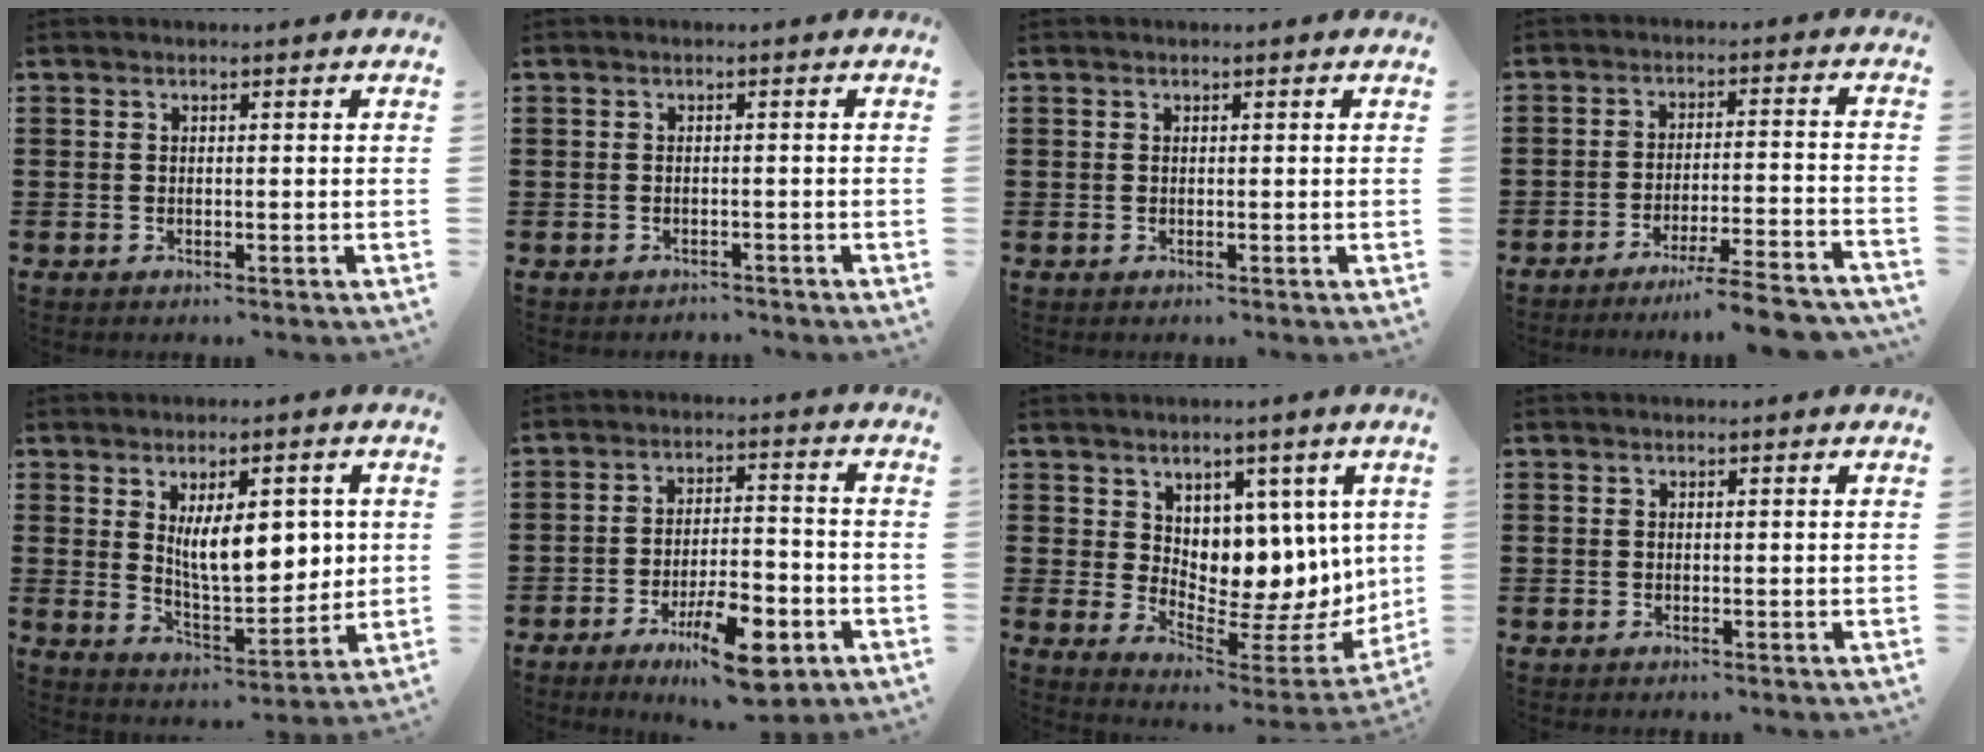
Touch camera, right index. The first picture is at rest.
{"total": 1.1, "force": [-1.0, 0.4, -0.1], "torque": [-0.001, 0.005, -0.025]}
{"total": 0.0}
{"total": 6.7, "force": [-5.9, -0.5, 3.2], "torque": [-0.046, -0.007, -0.110]}
{"total": 10.3, "force": [2.4, 4.3, 9.0], "torque": [-0.144, -0.002, 0.038]}
{"total": 10.3, "force": [-5.6, 3.6, 7.8], "torque": [-0.140, 0.015, -0.096]}
{"total": 7.0, "force": [4.9, 4.5, 2.0], "torque": [-0.051, -0.066, 0.092]}
{"total": 0.0}